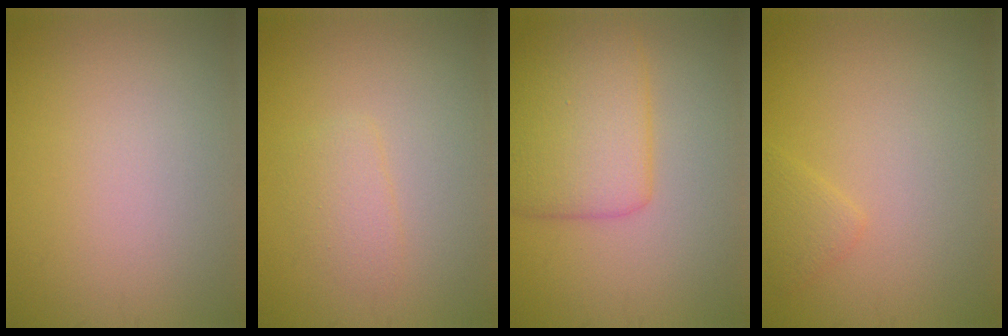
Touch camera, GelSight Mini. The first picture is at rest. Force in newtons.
{"total": 1.6, "press": 1.6, "slide": 0.1}
{"total": 6.0, "press": 6.0, "slide": 0.1}
{"total": 1.3, "press": 1.3, "slide": 0.1}